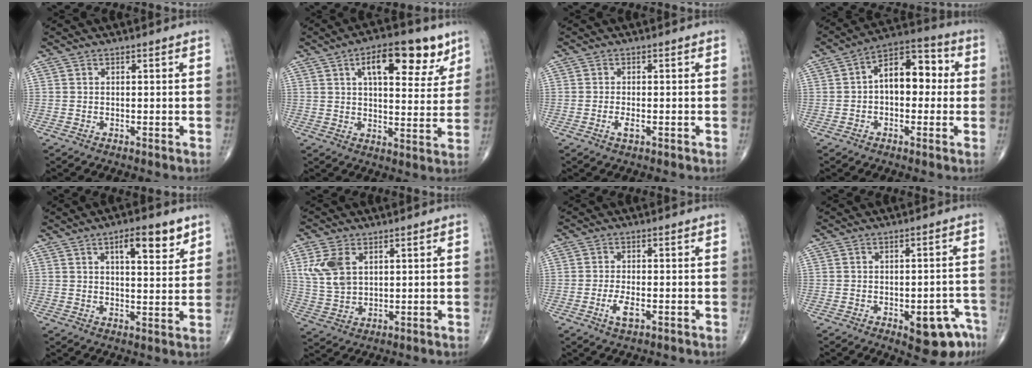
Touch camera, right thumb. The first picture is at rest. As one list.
[{"total": 14.4, "force": [7.3, 6.2, 10.8], "torque": [-0.120, -0.024, 0.106]}, {"total": 1.8, "force": [-0.7, 0.6, 1.5], "torque": [-0.028, 0.000, -0.015]}, {"total": 11.3, "force": [0.7, 6.8, 9.0], "torque": [-0.109, 0.037, -0.003]}, {"total": 8.3, "force": [4.5, 2.7, 6.4], "torque": [-0.079, -0.024, 0.065]}, {"total": 8.2, "force": [2.9, 5.1, 5.7], "torque": [-0.116, -0.005, 0.068]}, {"total": 3.6, "force": [-1.3, 1.4, 3.0], "torque": [-0.058, 0.000, -0.024]}, {"total": 9.3, "force": [-4.7, 4.1, 6.9], "torque": [-0.057, 0.029, -0.051]}]